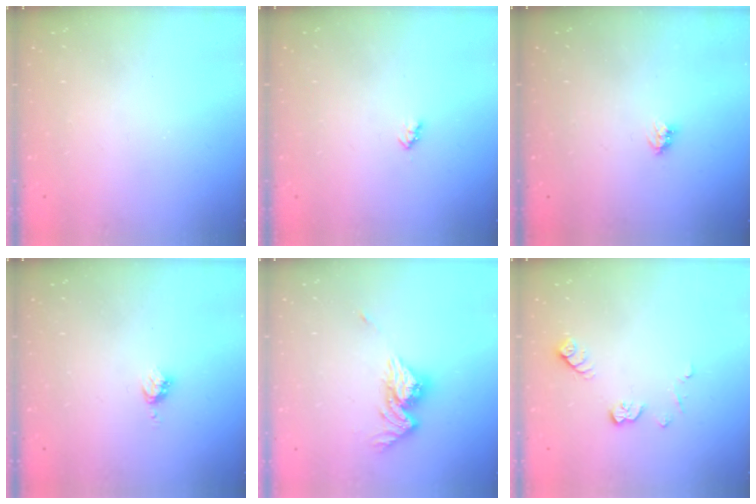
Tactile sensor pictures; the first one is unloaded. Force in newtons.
{"total": 2.2, "press": 2.1, "slide": 0.4}
{"total": 3.9, "press": 3.8, "slide": 0.4}
{"total": 3.2, "press": 3.1, "slide": 0.4}
{"total": 12.5, "press": 12.5, "slide": 1.3}
{"total": 7.4, "press": 7.3, "slide": 1.1}